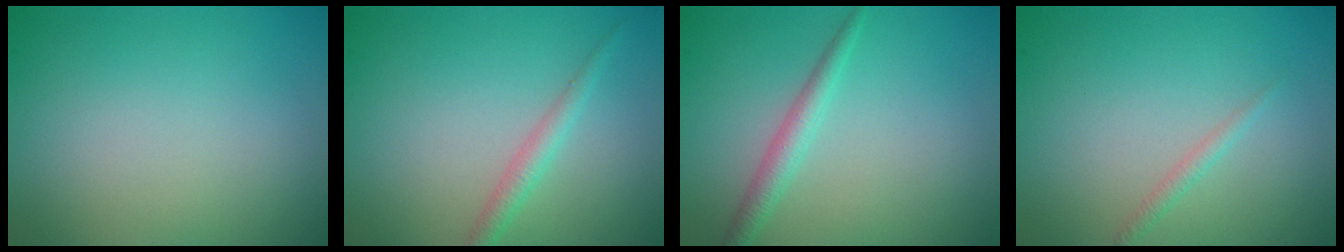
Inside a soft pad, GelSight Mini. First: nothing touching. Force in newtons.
{"total": 1.8, "press": 1.8, "slide": 0.1}
{"total": 2.0, "press": 2.0, "slide": 0.1}
{"total": 0.9, "press": 0.9, "slide": 0.1}